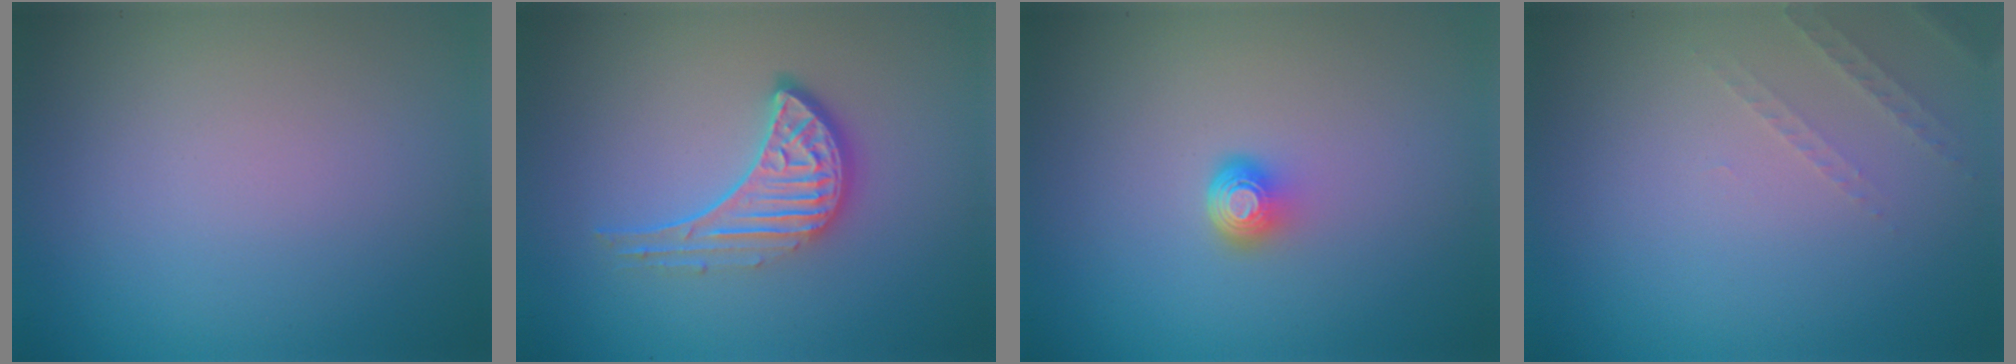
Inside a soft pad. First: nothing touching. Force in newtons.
{"total": 3.9, "press": 3.1, "slide": 2.3}
{"total": 1.9, "press": 1.3, "slide": 1.4}
{"total": 1.3, "press": 1.2, "slide": 0.4}